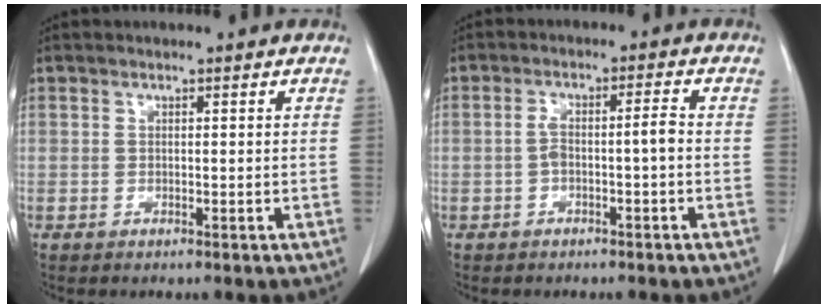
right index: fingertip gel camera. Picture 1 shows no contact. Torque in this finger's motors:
{"motor_torque": [0.62, -0.36, 0.18, 0.08]}